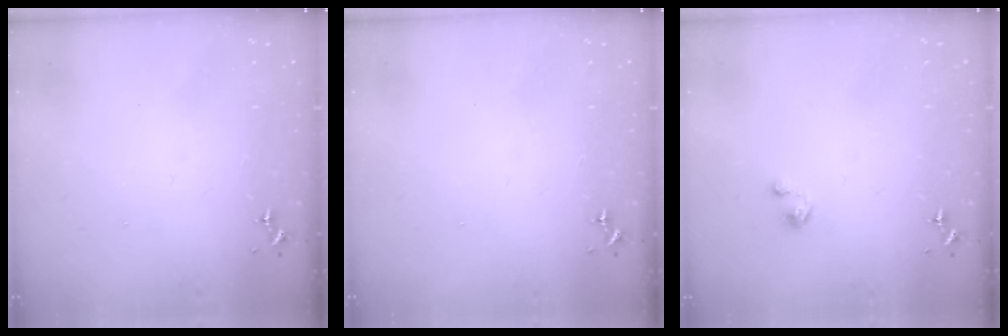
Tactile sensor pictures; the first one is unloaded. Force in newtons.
{"total": 0.0}
{"total": 0.9, "press": 0.9, "slide": 0.1}